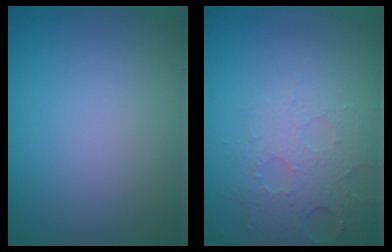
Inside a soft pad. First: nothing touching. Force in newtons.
{"total": 3.7, "press": 3.4, "slide": 1.5}